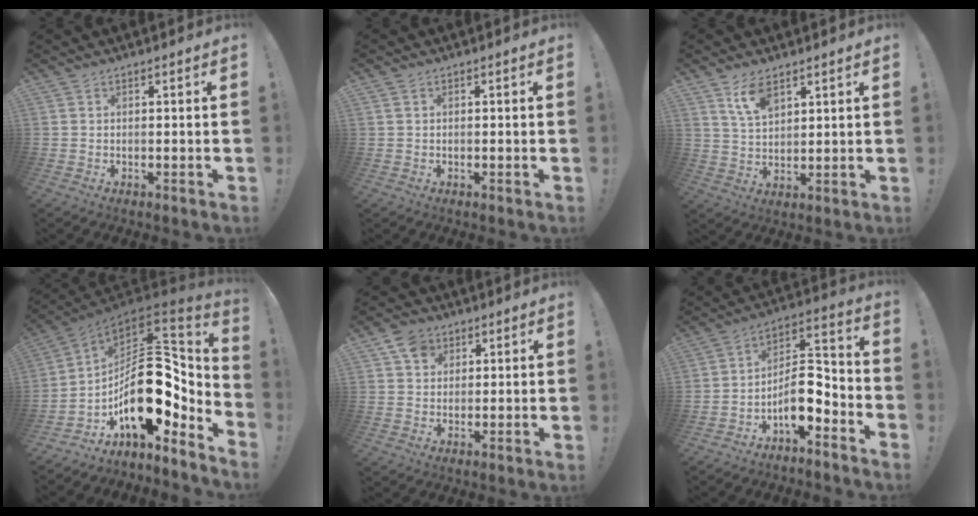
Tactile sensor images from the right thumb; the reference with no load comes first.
{"total": 0.6, "force": [0.1, 0.6, 0.3], "torque": [-0.006, 0.002, 0.002]}
{"total": 7.8, "force": [5.1, 3.4, 4.7], "torque": [-0.089, -0.019, 0.094]}
{"total": 24.6, "force": [-2.1, 13.3, 20.6], "torque": [-0.348, -0.015, -0.028]}
{"total": 6.7, "force": [3.3, 5.4, 2.0], "torque": [-0.033, -0.010, 0.063]}
{"total": 11.0, "force": [-5.7, 4.8, 8.1], "torque": [-0.134, 0.021, -0.096]}